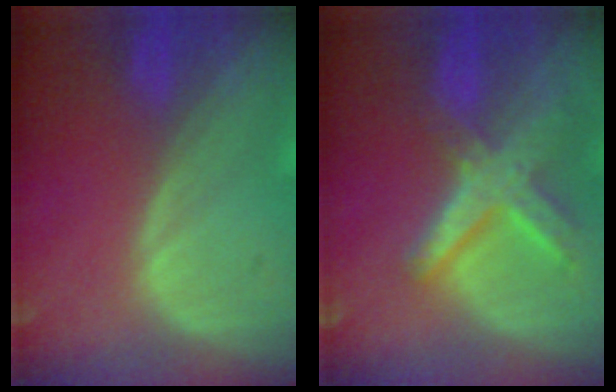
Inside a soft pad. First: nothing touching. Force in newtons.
{"total": 8.2, "press": 7.0, "slide": 4.3}